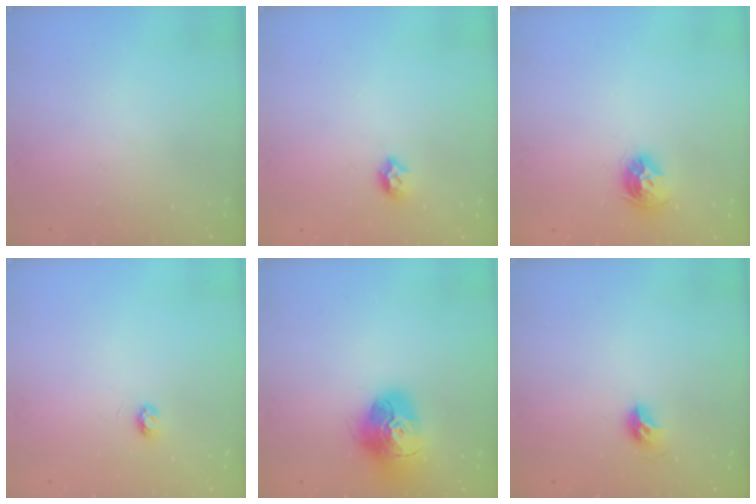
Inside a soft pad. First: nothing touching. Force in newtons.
{"total": 6.4, "press": 6.3, "slide": 0.8}
{"total": 8.9, "press": 8.8, "slide": 1.2}
{"total": 3.2, "press": 3.2, "slide": 0.3}
{"total": 16.5, "press": 16.4, "slide": 1.5}
{"total": 6.7, "press": 6.7, "slide": 0.9}